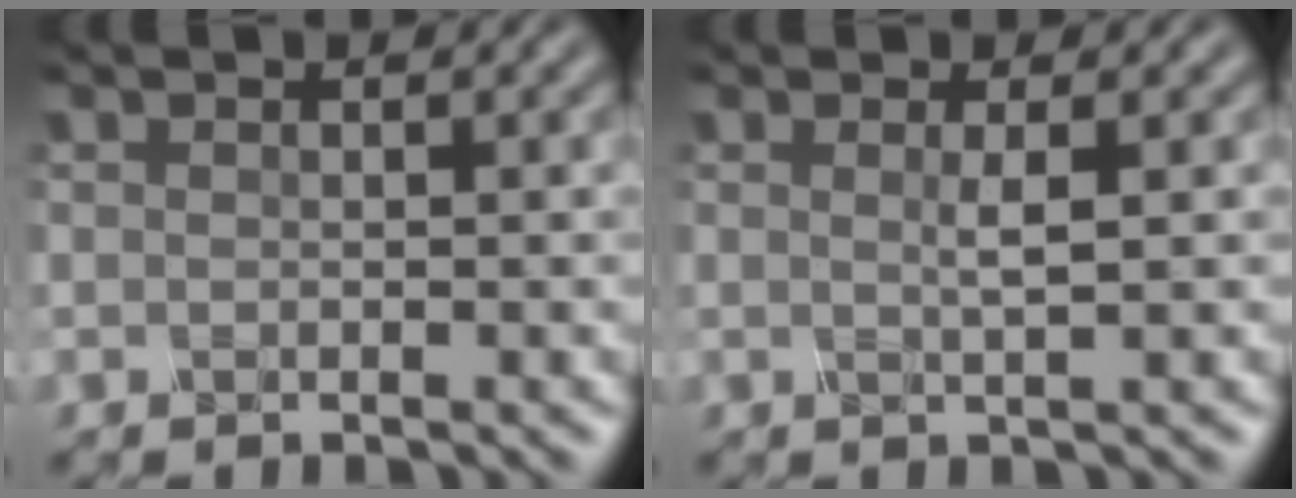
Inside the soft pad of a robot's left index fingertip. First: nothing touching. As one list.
[{"total": 1.4, "force": [0.3, 0.3, 1.4], "torque": [-0.024, 0.001, -0.001]}]